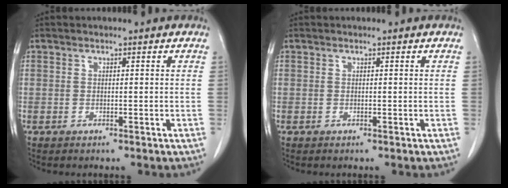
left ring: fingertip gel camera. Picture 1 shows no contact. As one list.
[{"total": 0.0}]